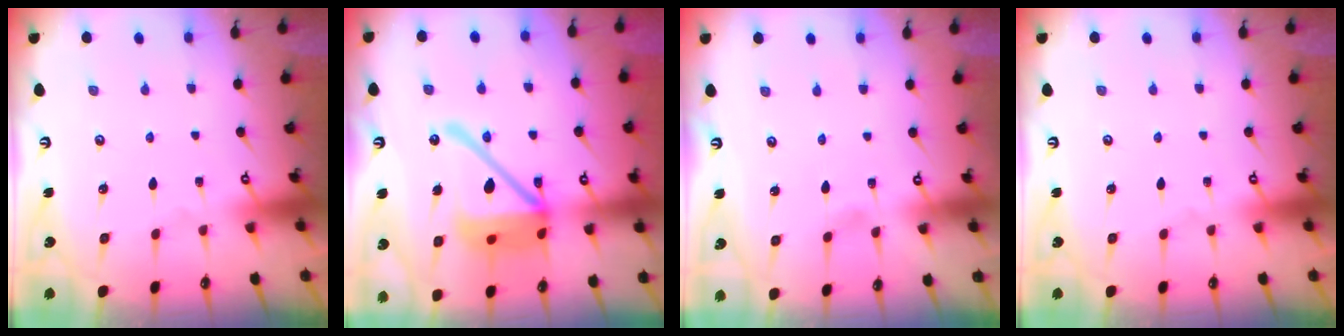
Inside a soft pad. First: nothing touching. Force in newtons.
{"total": 20.2, "press": 20.0, "slide": 2.8}
{"total": 1.8, "press": 1.7, "slide": 0.2}
{"total": 0.0}